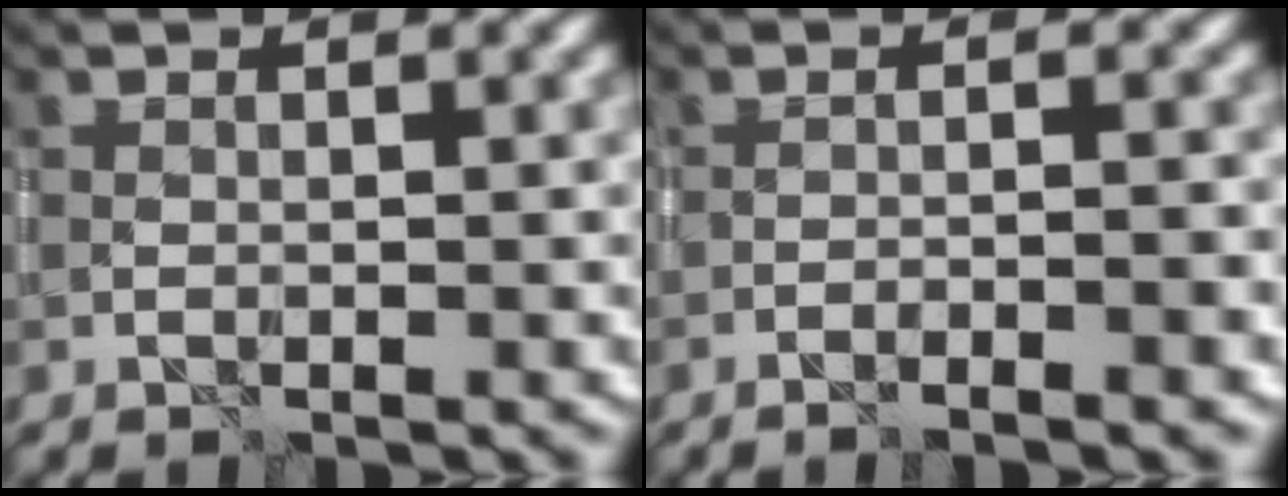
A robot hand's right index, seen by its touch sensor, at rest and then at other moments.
{"total": 4.1, "force": [-2.1, 0.8, 3.4], "torque": [-0.036, 0.023, -0.039]}